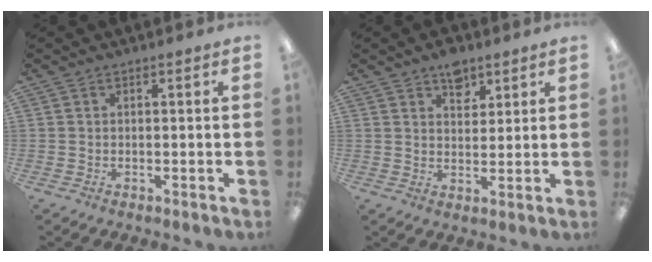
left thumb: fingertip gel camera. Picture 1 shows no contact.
{"total": 6.0, "force": [4.2, 3.6, 2.5], "torque": [-0.021, -0.019, 0.070]}